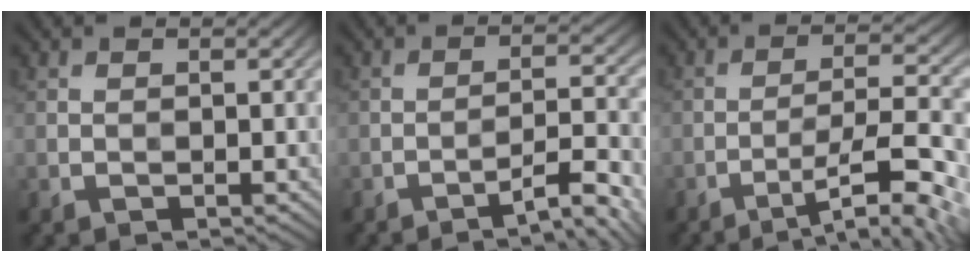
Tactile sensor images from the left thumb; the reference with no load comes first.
{"total": 6.4, "force": [-4.4, 0.9, 4.6], "torque": [-0.072, 0.017, -0.068]}
{"total": 9.9, "force": [-6.0, 1.8, 7.7], "torque": [-0.136, 0.007, -0.090]}